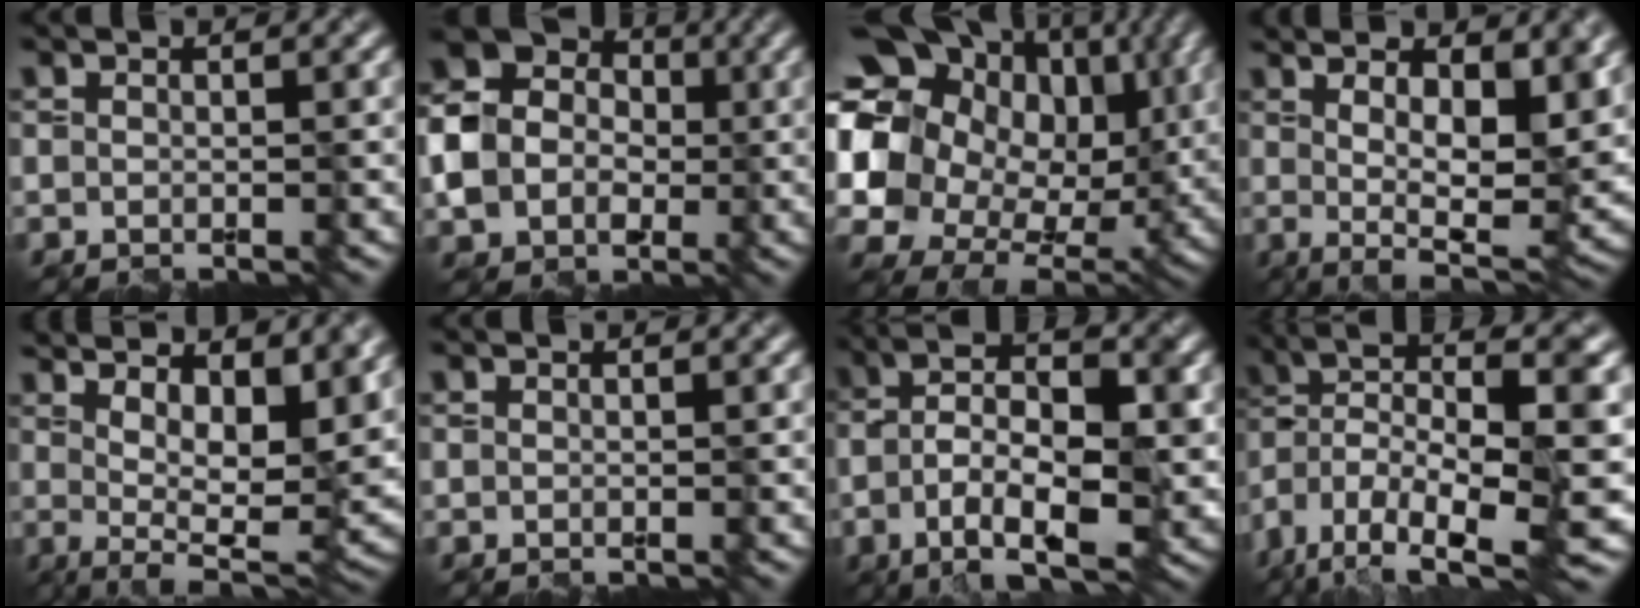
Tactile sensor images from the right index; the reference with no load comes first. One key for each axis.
{"total": 8.1, "fx": -0.6, "fy": 7.2, "fz": 3.8, "tx": -0.079, "ty": -0.001, "tz": -0.023}
{"total": 19.2, "fx": 5.0, "fy": 14.6, "fz": 11.3, "tx": -0.228, "ty": 0.030, "tz": 0.101}
{"total": 10.2, "fx": 2.8, "fy": 3.5, "fz": 9.1, "tx": -0.127, "ty": -0.003, "tz": 0.046}
{"total": 10.7, "fx": 4.4, "fy": 3.4, "fz": 9.1, "tx": -0.123, "ty": 0.005, "tz": 0.072}
{"total": 0.0}
{"total": 9.2, "fx": -2.4, "fy": 3.9, "fz": 8.0, "tx": -0.138, "ty": 0.007, "tz": -0.045}
{"total": 13.0, "fx": -4.4, "fy": 5.6, "fz": 10.9, "tx": -0.221, "ty": 0.004, "tz": -0.075}